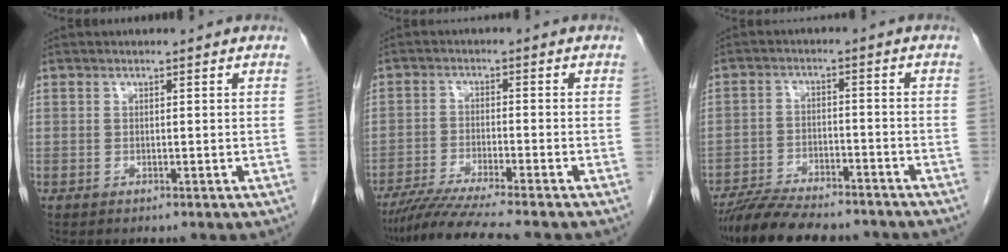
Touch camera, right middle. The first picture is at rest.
{"total": 9.5, "force": [-8.2, -1.1, 4.8], "torque": [-0.070, -0.031, -0.136]}
{"total": 14.2, "force": [-12.5, 3.1, 6.1], "torque": [-0.103, -0.001, -0.191]}